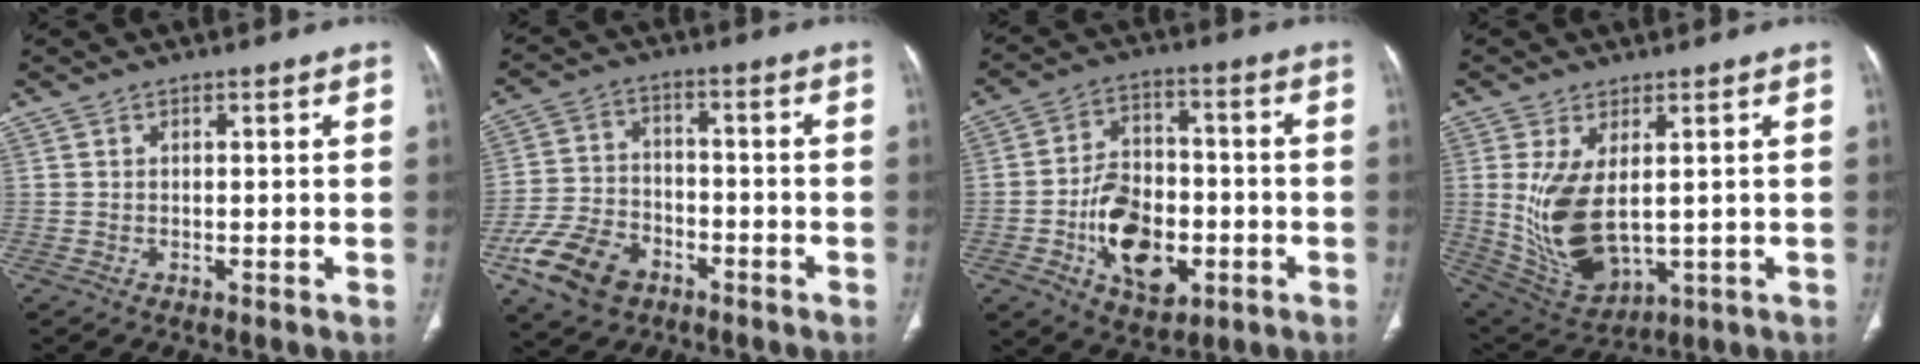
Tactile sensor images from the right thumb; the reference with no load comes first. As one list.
[{"total": 12.4, "force": [-6.6, 8.3, 6.6], "torque": [-0.116, 0.029, -0.117]}, {"total": 15.2, "force": [-4.3, 9.9, 10.7], "torque": [-0.142, 0.025, -0.066]}, {"total": 13.0, "force": [0.8, 6.9, 11.0], "torque": [-0.208, -0.015, 0.044]}]